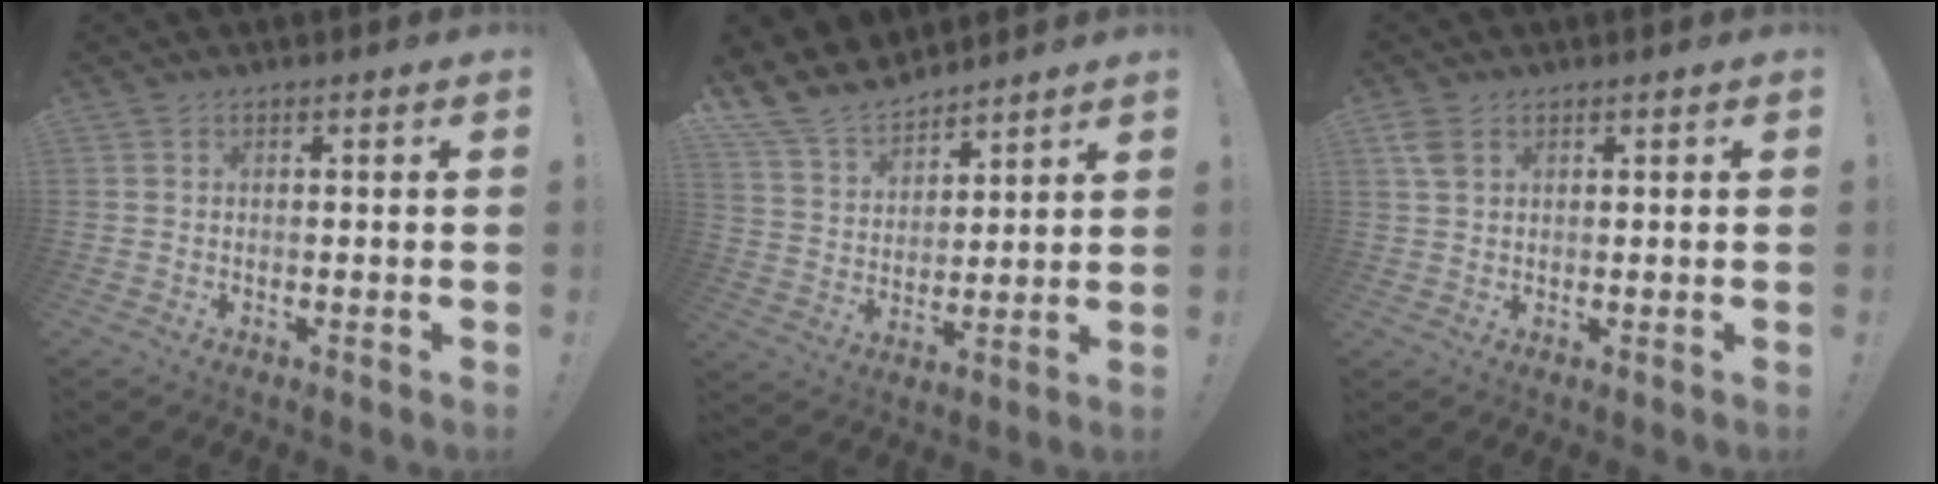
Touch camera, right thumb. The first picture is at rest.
{"total": 13.3, "force": [11.3, 6.4, 3.0], "torque": [-0.082, -0.085, 0.219]}
{"total": 3.9, "force": [1.8, 2.4, 2.4], "torque": [-0.042, -0.002, 0.036]}